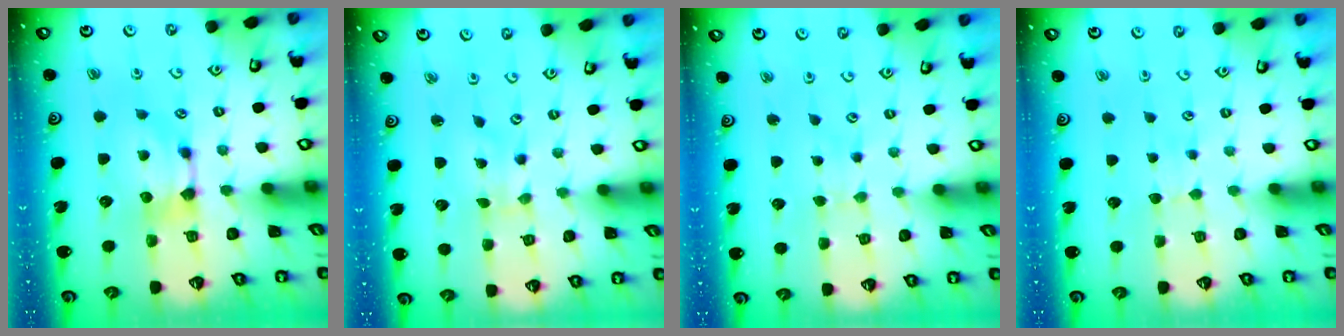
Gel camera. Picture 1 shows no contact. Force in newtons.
{"total": 4.5, "press": 4.4, "slide": 1.1}
{"total": 3.3, "press": 3.3, "slide": 0.1}
{"total": 2.7, "press": 2.7, "slide": 0.4}